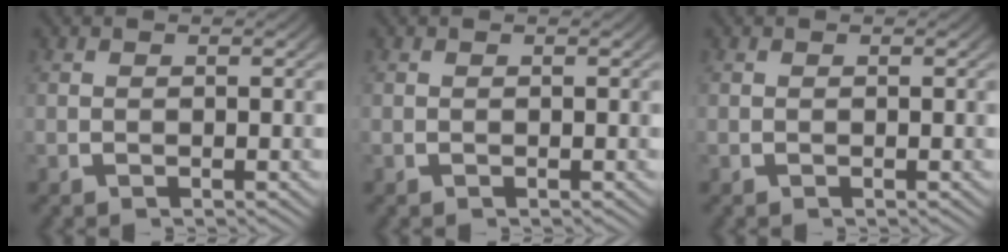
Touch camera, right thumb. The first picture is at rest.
{"total": 0.0}
{"total": 0.0}